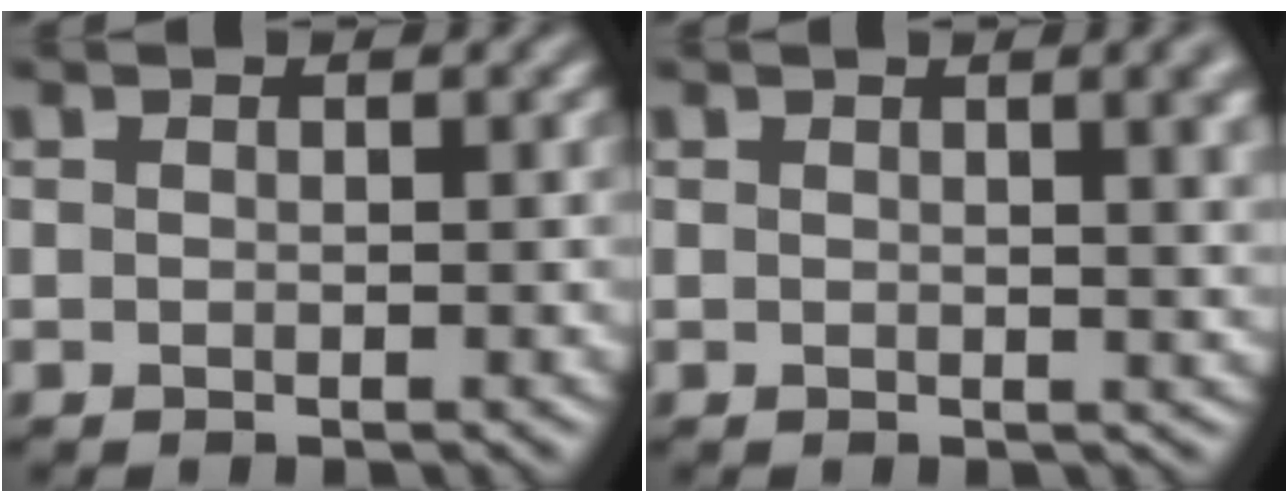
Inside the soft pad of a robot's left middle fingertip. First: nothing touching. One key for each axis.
{"total": 4.9, "fx": 1.8, "fy": 2.0, "fz": 4.1, "tx": -0.027, "ty": 0.009, "tz": 0.026}